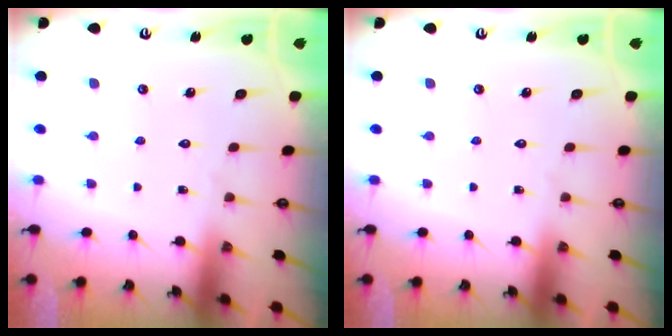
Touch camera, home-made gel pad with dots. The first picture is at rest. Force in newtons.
{"total": 0.0}